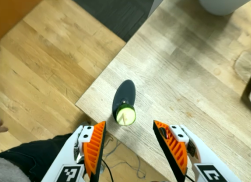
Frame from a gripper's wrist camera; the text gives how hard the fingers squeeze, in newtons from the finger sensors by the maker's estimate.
{"total": 0.6, "left": 0.5, "right": 0.6}